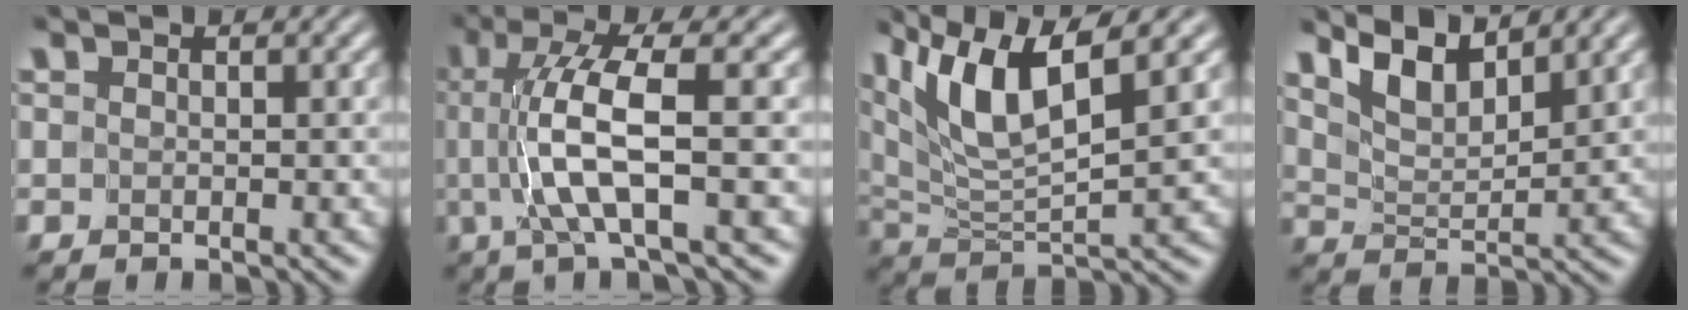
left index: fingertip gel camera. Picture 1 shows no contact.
{"total": 6.4, "force": [-0.1, 1.0, 6.3], "torque": [-0.123, 0.006, 0.001]}
{"total": 8.1, "force": [4.2, 2.0, 6.7], "torque": [-0.145, 0.005, 0.082]}
{"total": 5.0, "force": [4.1, 1.2, 2.7], "torque": [-0.062, 0.004, 0.077]}